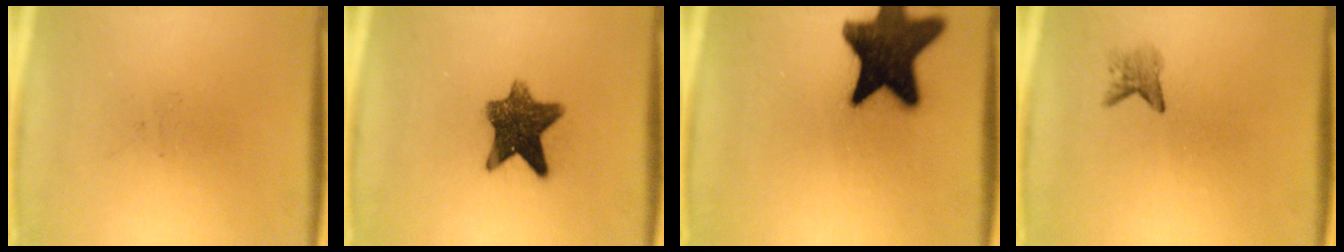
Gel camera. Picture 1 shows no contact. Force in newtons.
{"total": 10.1}
{"total": 19.3}
{"total": 1.8}